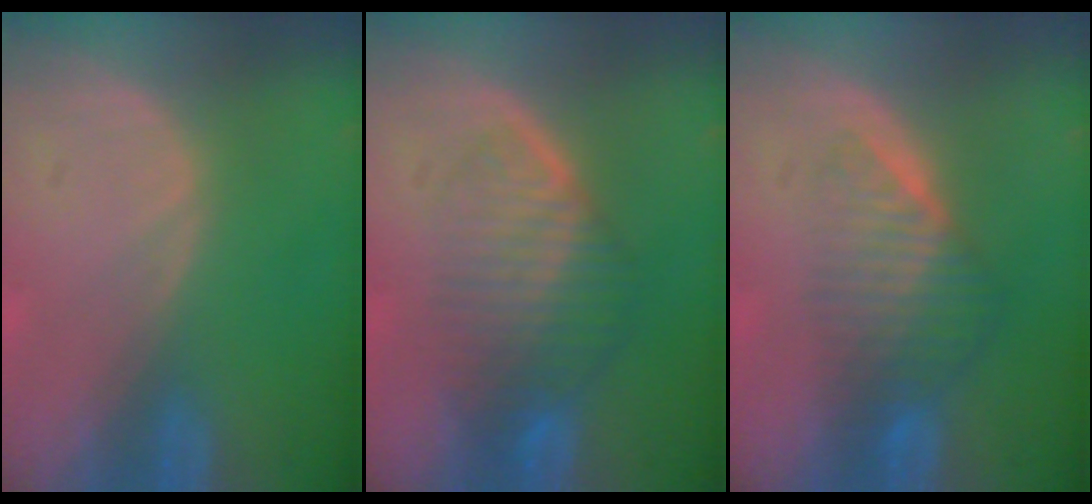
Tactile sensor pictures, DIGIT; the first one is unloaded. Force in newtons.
{"total": 6.9, "press": 6.5, "slide": 2.3}
{"total": 6.6, "press": 5.6, "slide": 3.5}